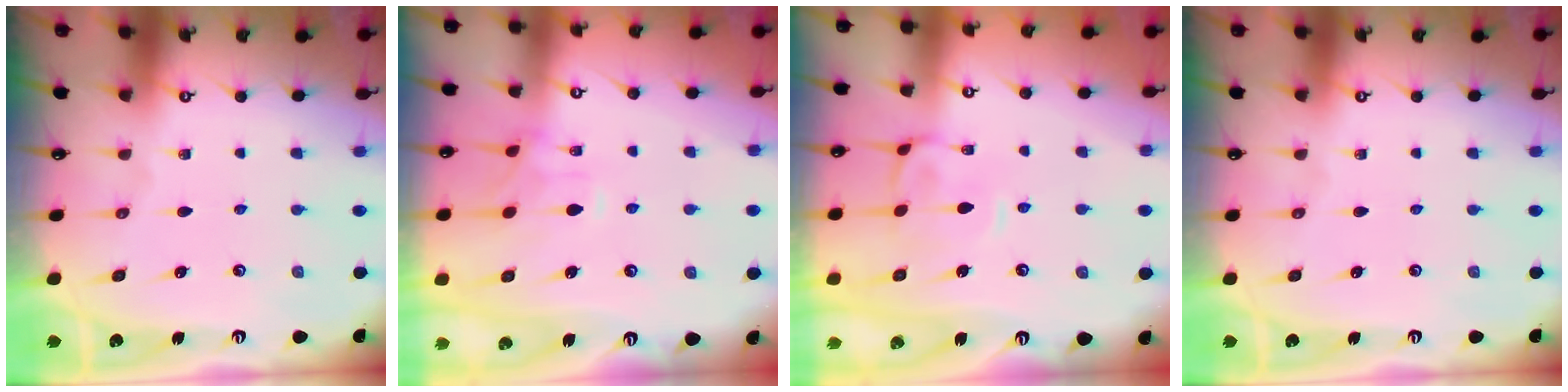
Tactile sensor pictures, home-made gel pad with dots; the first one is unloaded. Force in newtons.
{"total": 1.6, "press": 1.3, "slide": 0.9}
{"total": 1.4, "press": 1.1, "slide": 0.9}
{"total": 0.0}